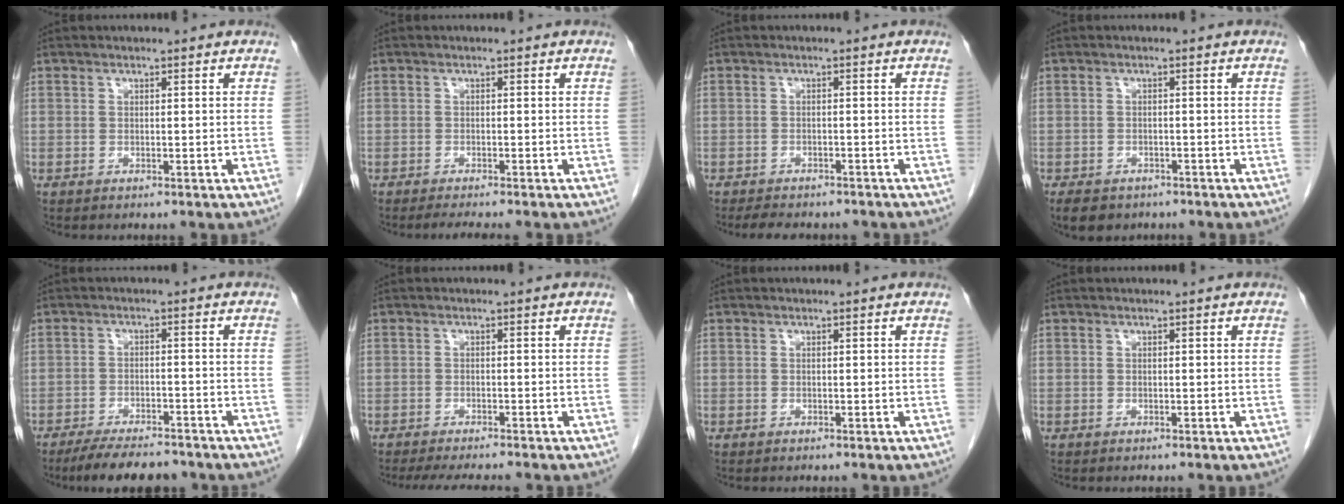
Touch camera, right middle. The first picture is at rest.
{"total": 3.3, "force": [-2.9, -0.3, 1.7], "torque": [-0.022, -0.007, -0.043]}
{"total": 7.0, "force": [-6.1, 2.2, 2.7], "torque": [-0.042, -0.003, -0.078]}
{"total": 7.0, "force": [-5.1, 4.0, 2.7], "torque": [-0.047, -0.004, -0.070]}
{"total": 9.1, "force": [-8.1, 2.0, 3.8], "torque": [-0.057, -0.009, -0.123]}
{"total": 7.0, "force": [-6.1, 0.6, 3.3], "torque": [-0.043, -0.016, -0.092]}
{"total": 0.0}
{"total": 0.0}